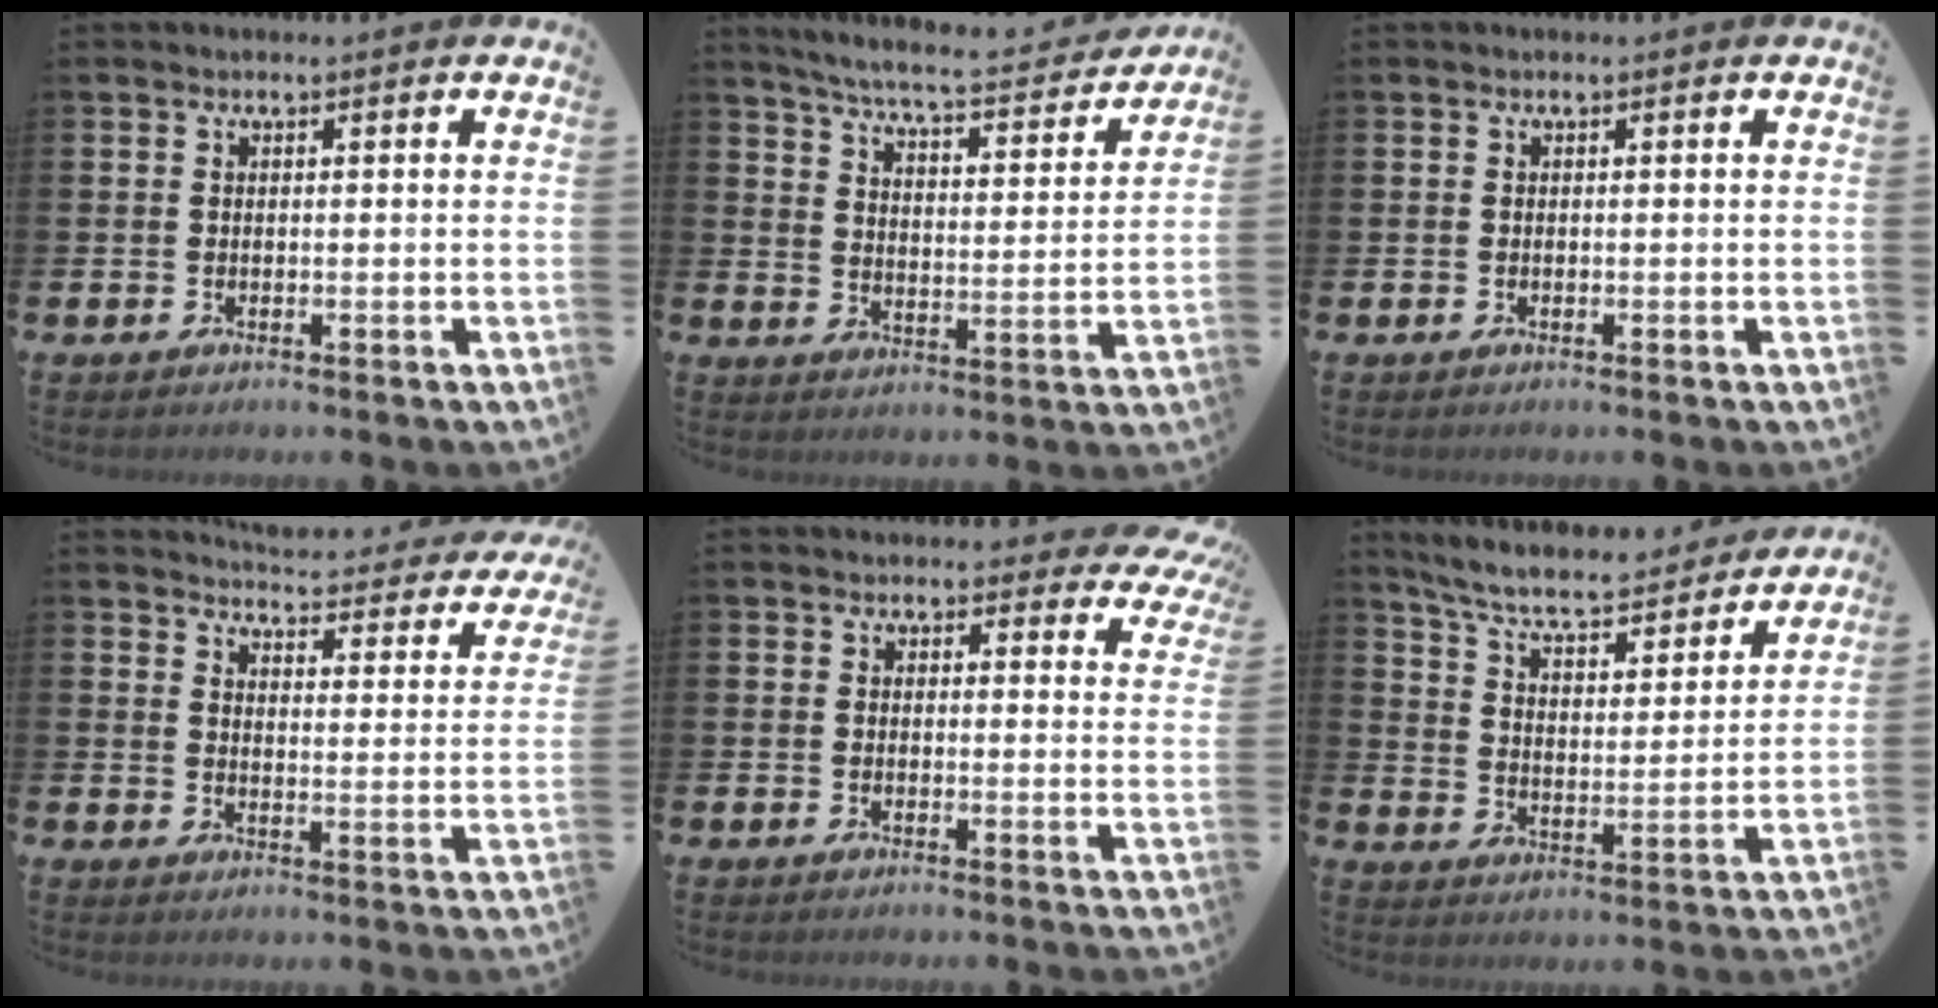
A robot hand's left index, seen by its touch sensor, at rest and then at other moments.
{"total": 6.3, "force": [5.9, 0.3, 2.2], "torque": [-0.065, -0.046, 0.096]}
{"total": 0.0}
{"total": 4.3, "force": [4.2, 0.5, 0.5], "torque": [-0.021, -0.038, 0.069]}
{"total": 2.6, "force": [2.3, 1.1, 0.5], "torque": [0.005, -0.014, 0.036]}
{"total": 7.7, "force": [7.1, 1.2, 2.7], "torque": [-0.073, -0.055, 0.118]}